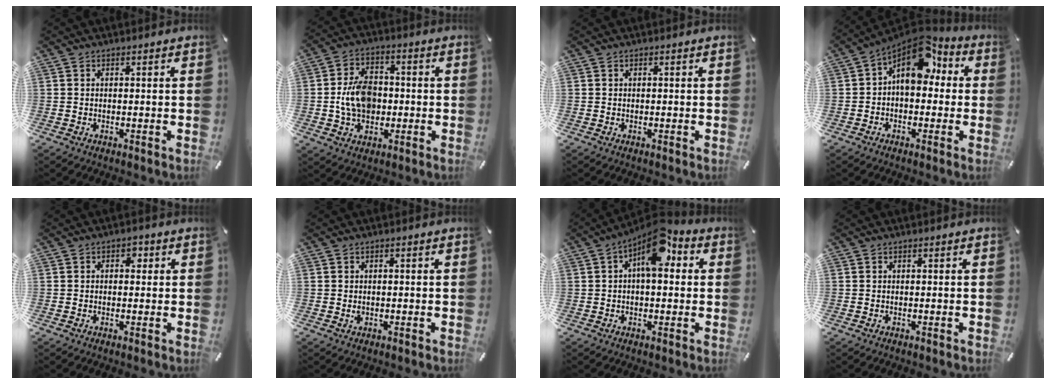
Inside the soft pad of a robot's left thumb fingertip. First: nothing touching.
{"total": 9.9, "force": [-0.8, 7.5, 6.4], "torque": [-0.110, 0.008, -0.015]}
{"total": 0.0}
{"total": 10.5, "force": [4.3, 7.0, 6.5], "torque": [-0.104, -0.033, 0.077]}
{"total": 2.0, "force": [0.2, 1.6, 1.3], "torque": [-0.011, 0.003, -0.003]}
{"total": 0.7, "force": [-0.1, 0.5, 0.5], "torque": [-0.011, 0.001, -0.002]}
{"total": 10.3, "force": [4.0, 5.1, 8.0], "torque": [-0.107, -0.022, 0.067]}
{"total": 0.0}